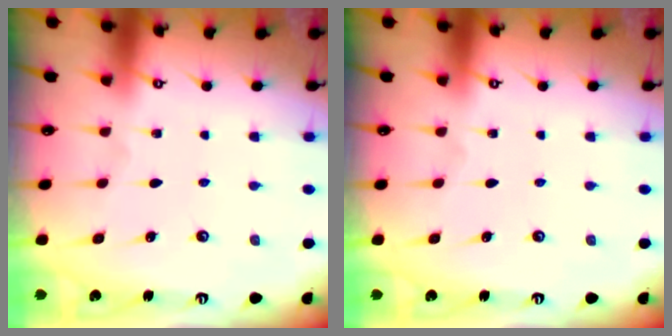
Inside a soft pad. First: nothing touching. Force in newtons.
{"total": 0.0}